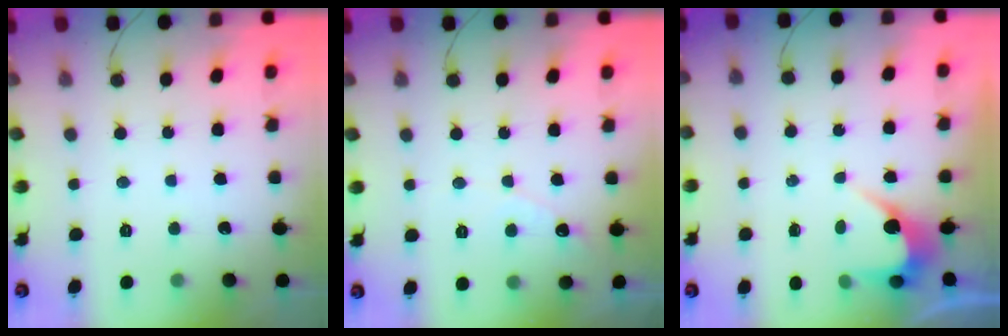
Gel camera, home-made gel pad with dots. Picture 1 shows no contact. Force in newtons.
{"total": 3.8, "press": 3.8, "slide": 0.3}
{"total": 3.4, "press": 3.4, "slide": 0.3}